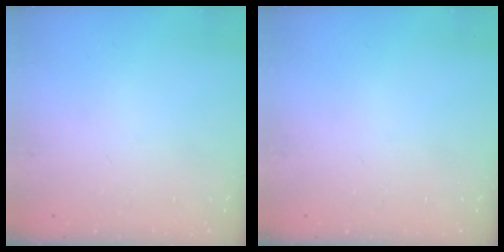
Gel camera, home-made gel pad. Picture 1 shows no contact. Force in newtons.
{"total": 0.0}